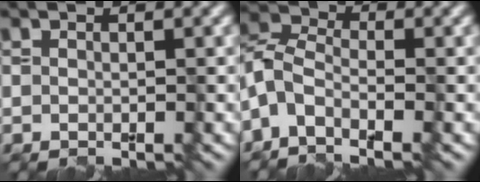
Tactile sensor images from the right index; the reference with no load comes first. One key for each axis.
{"total": 5.0, "fx": -3.0, "fy": 2.5, "fz": 3.1, "tx": -0.064, "ty": 0.006, "tz": -0.074}